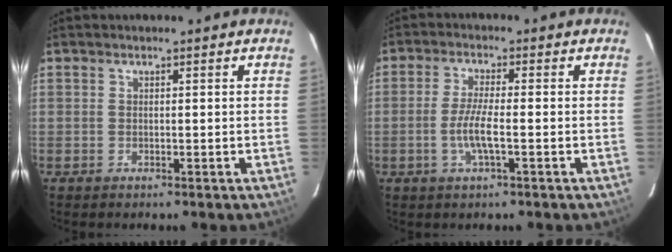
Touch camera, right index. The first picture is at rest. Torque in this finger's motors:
{"motor_torque": [0.44, -0.34, 0.35, 0.12]}